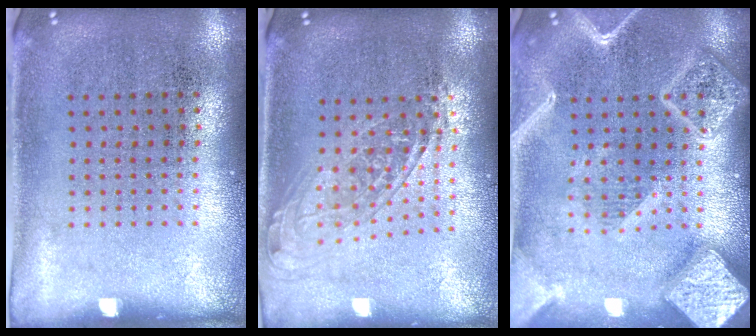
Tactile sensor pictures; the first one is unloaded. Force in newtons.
{"total": 1.6, "press": 1.3, "slide": 0.9}
{"total": 3.8, "press": 3.8, "slide": 0.3}